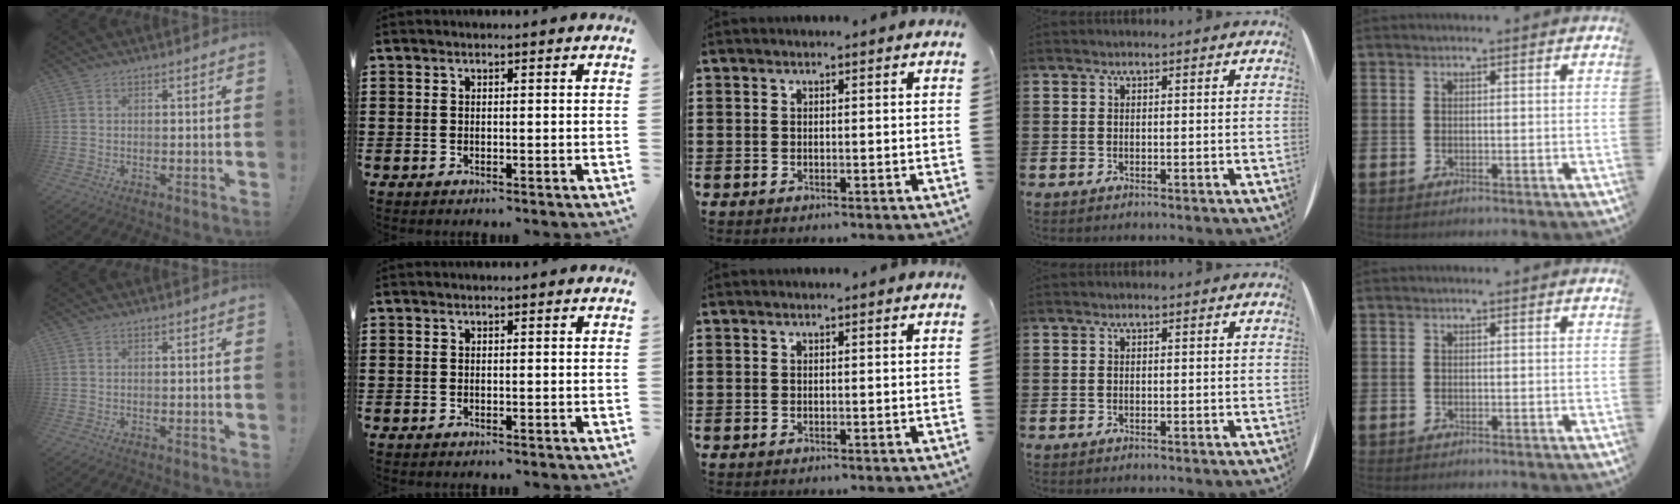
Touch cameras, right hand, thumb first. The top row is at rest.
{}